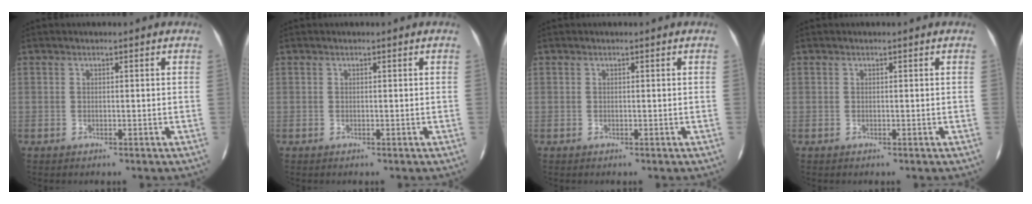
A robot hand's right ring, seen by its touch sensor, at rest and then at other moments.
{"total": 0.0}
{"total": 0.0}
{"total": 0.0}